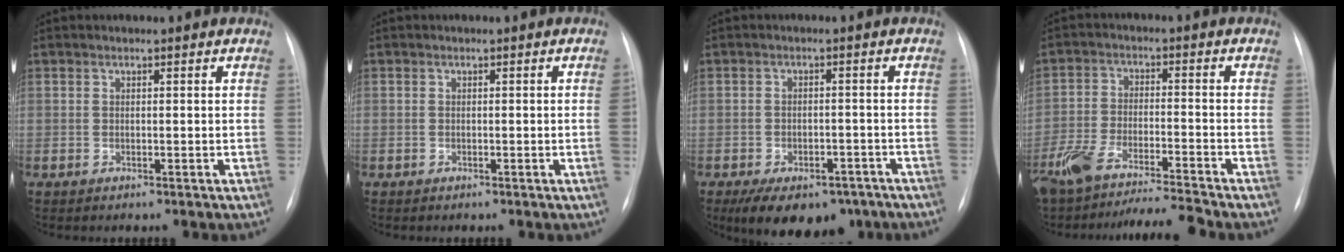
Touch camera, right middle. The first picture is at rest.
{"total": 0.6, "force": [-0.1, -0.2, 0.5], "torque": [-0.006, 0.002, 0.001]}
{"total": 12.0, "force": [-8.3, 6.4, 5.9], "torque": [-0.097, 0.004, -0.115]}
{"total": 12.3, "force": [-11.1, -0.2, 5.3], "torque": [-0.099, -0.003, -0.194]}